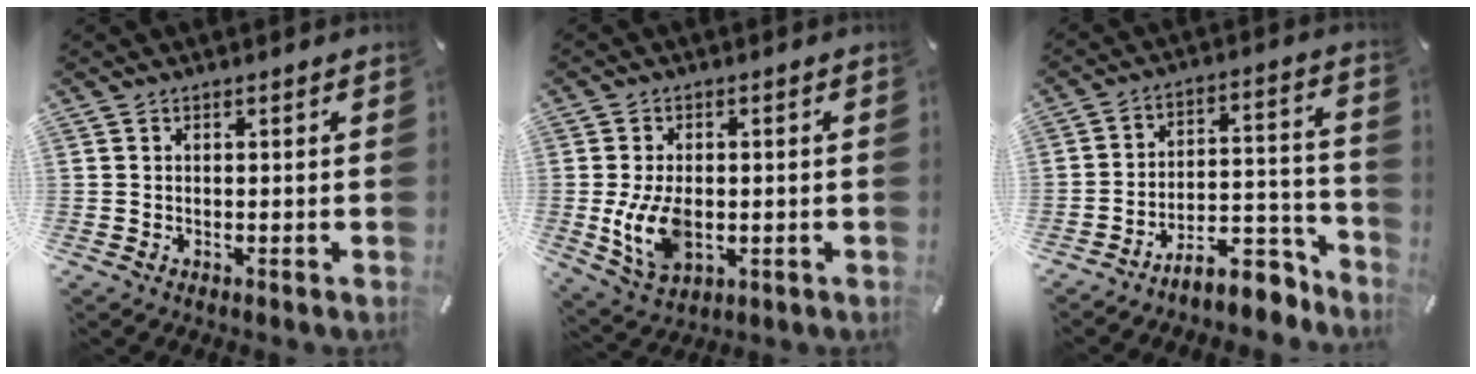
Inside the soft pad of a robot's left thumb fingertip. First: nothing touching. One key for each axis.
{"total": 9.7, "fx": -1.2, "fy": 6.4, "fz": 7.2, "tx": -0.155, "ty": -0.004, "tz": -0.019}
{"total": 11.2, "fx": -8.5, "fy": 5.2, "fz": 5.0, "tx": -0.034, "ty": 0.042, "tz": -0.149}